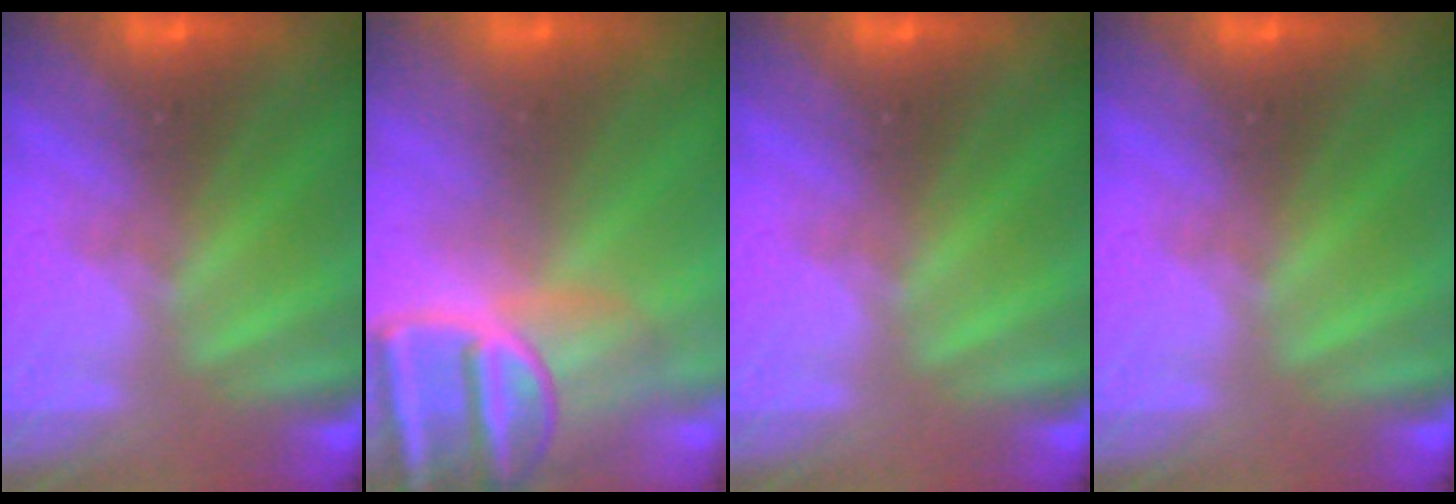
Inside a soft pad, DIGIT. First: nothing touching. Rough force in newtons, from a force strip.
{"total": 9.4}
{"total": 0.0}
{"total": 0.0}